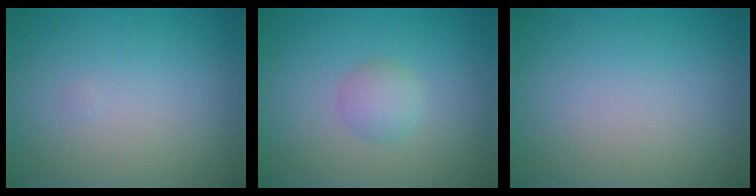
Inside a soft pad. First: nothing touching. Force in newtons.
{"total": 1.8, "press": 1.8, "slide": 0.1}
{"total": 0.0}